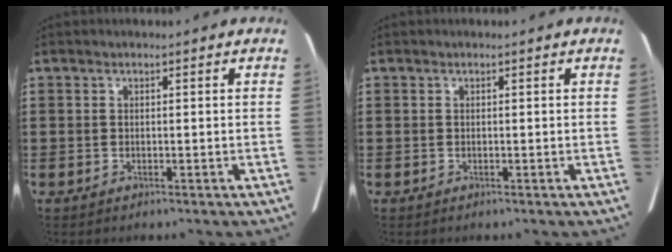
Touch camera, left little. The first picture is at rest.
{"total": 0.0}